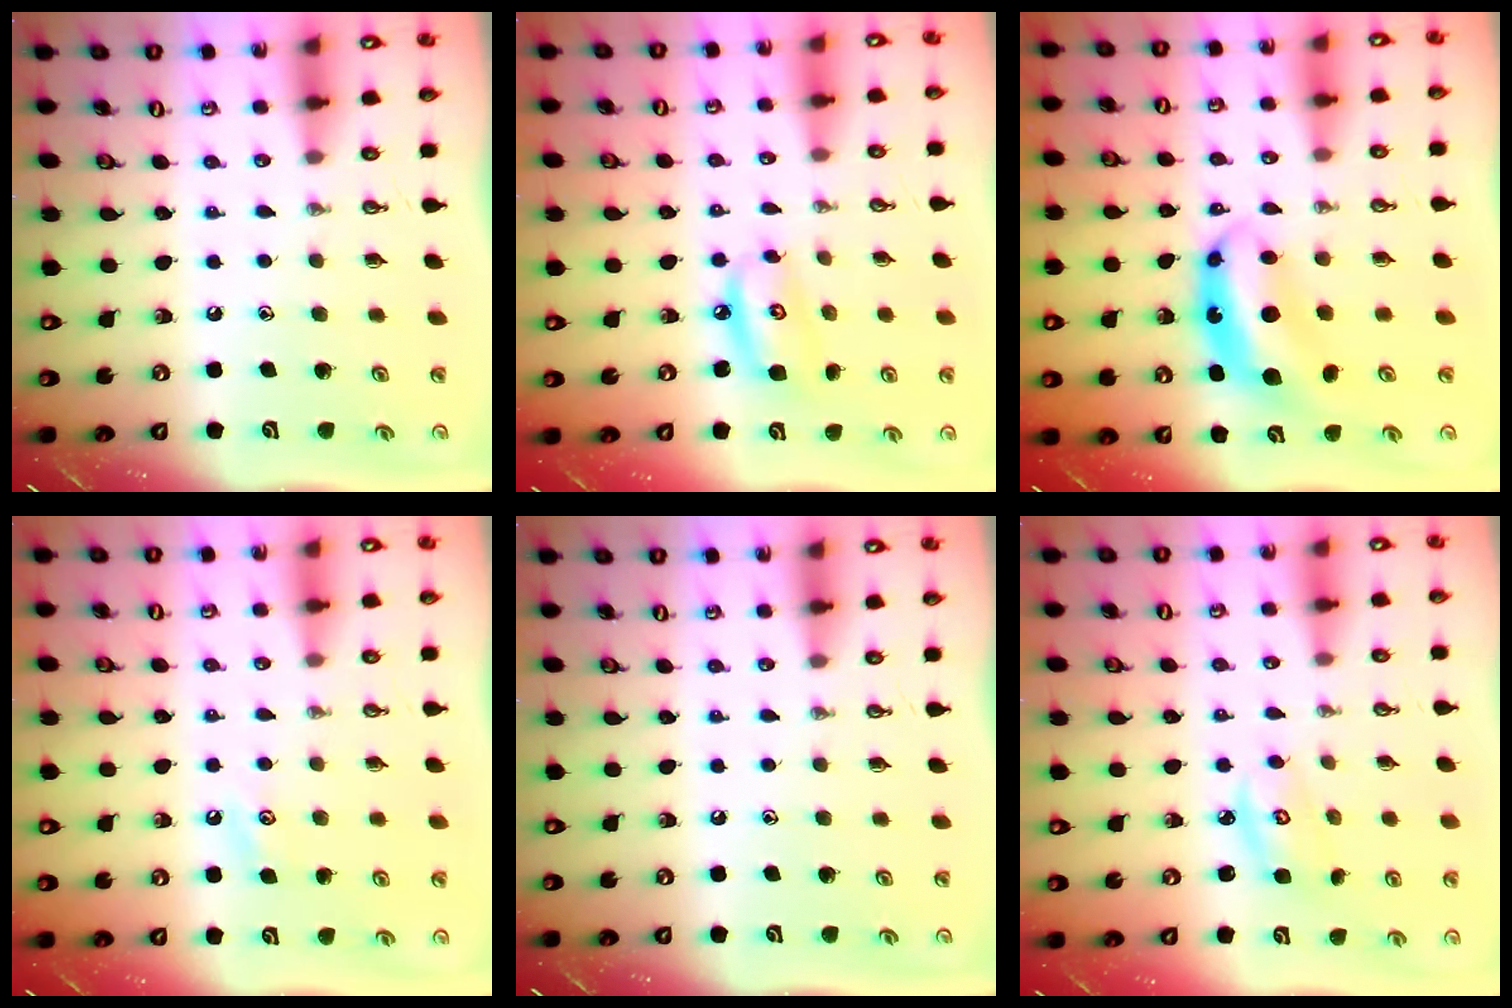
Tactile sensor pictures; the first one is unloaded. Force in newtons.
{"total": 7.8, "press": 7.8, "slide": 0.8}
{"total": 7.7, "press": 7.7, "slide": 0.7}
{"total": 2.8, "press": 2.7, "slide": 0.5}
{"total": 0.0}
{"total": 3.7, "press": 3.7, "slide": 0.4}